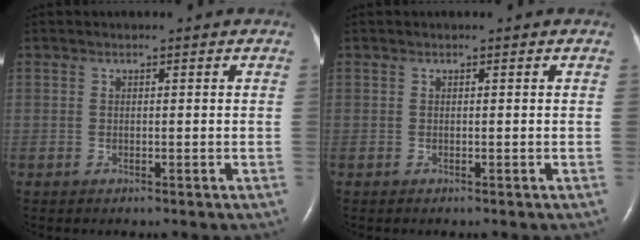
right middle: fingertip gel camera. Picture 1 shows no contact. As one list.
[{"total": 0.0}]